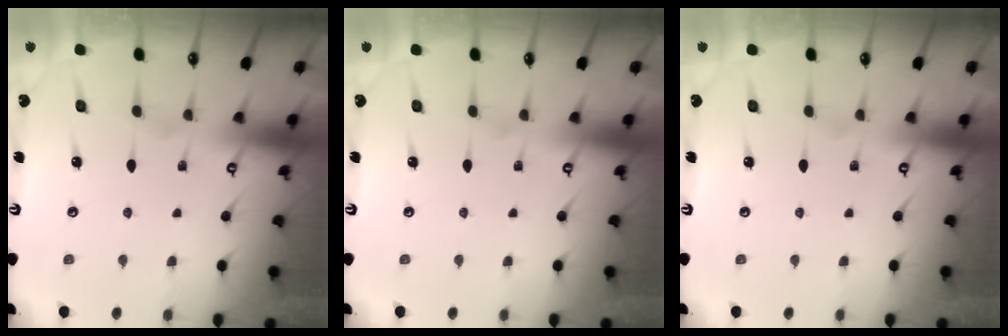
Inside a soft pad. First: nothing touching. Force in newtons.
{"total": 0.0}
{"total": 0.0}